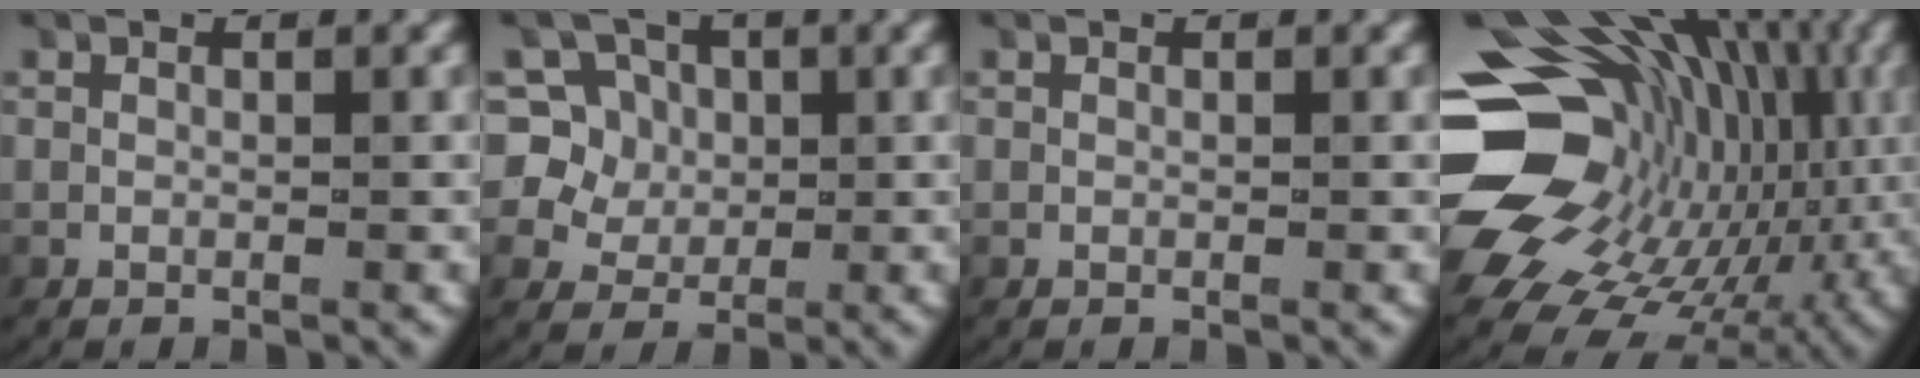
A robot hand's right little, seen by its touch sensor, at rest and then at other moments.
{"total": 8.6, "force": [0.7, 7.9, 3.3], "torque": [-0.091, -0.023, 0.013]}
{"total": 0.0}
{"total": 22.6, "force": [1.4, 17.2, 14.6], "torque": [-0.257, -0.029, 0.023]}